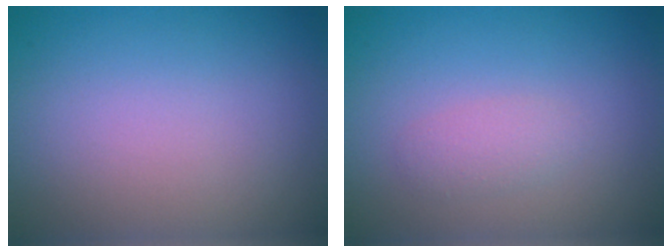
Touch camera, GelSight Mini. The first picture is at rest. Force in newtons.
{"total": 1.4, "press": 1.4, "slide": 0.1}